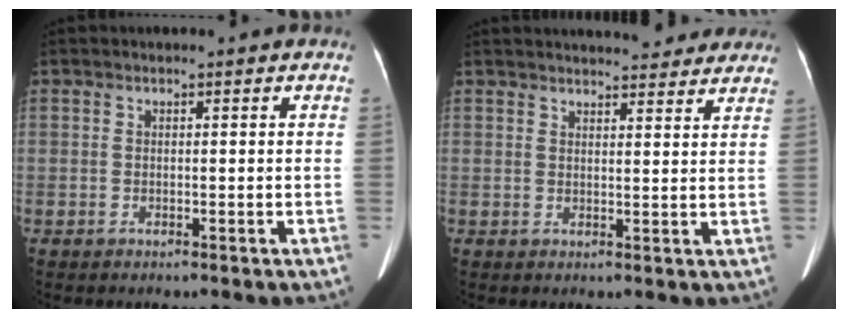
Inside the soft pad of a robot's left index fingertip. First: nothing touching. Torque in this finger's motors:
{"motor_torque": [0.63, -0.82, 0.07, 0.04]}